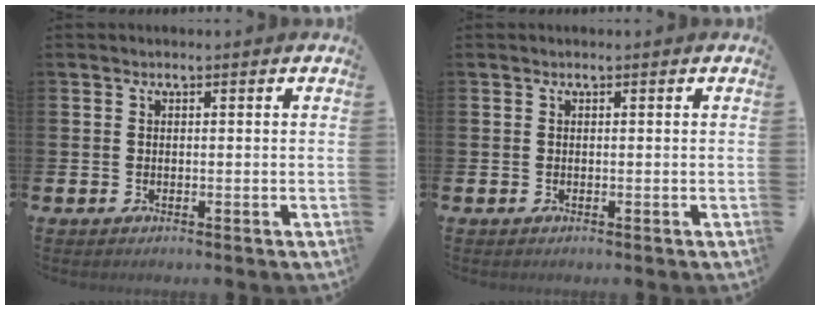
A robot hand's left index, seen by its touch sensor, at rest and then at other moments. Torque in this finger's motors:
{"motor_torque": [0.00, 0.00, 0.00, 0.01]}